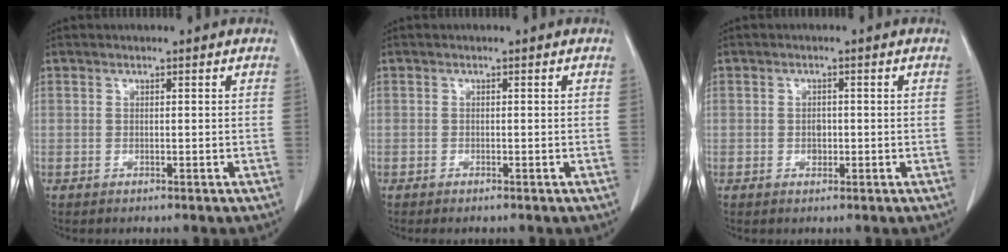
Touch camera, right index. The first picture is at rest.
{"total": 0.6, "force": [-0.5, 0.0, 0.2], "torque": [-0.010, -0.002, -0.009]}
{"total": 1.5, "force": [-0.2, 1.1, 1.0], "torque": [-0.014, 0.003, -0.002]}